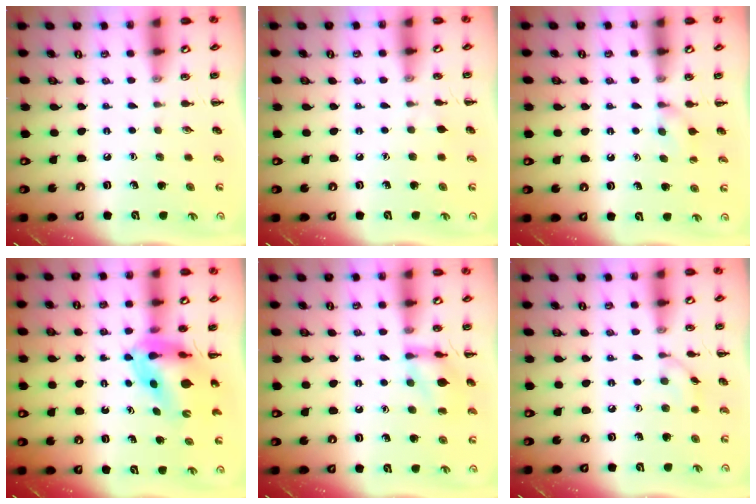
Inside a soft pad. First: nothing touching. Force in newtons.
{"total": 3.7, "press": 3.5, "slide": 1.3}
{"total": 6.4, "press": 6.1, "slide": 1.9}
{"total": 9.2, "press": 8.8, "slide": 2.9}
{"total": 11.7, "press": 11.7, "slide": 0.4}
{"total": 5.2, "press": 5.1, "slide": 0.9}